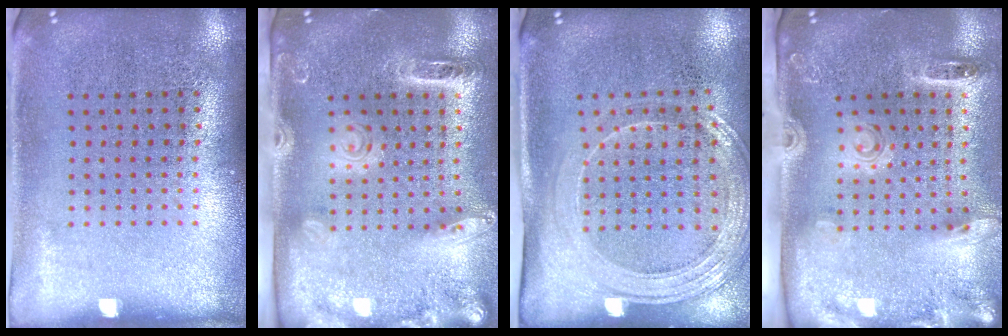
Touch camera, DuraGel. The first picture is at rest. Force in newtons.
{"total": 2.6, "press": 2.0, "slide": 1.6}
{"total": 1.9, "press": 1.7, "slide": 0.9}
{"total": 2.8, "press": 1.9, "slide": 2.0}